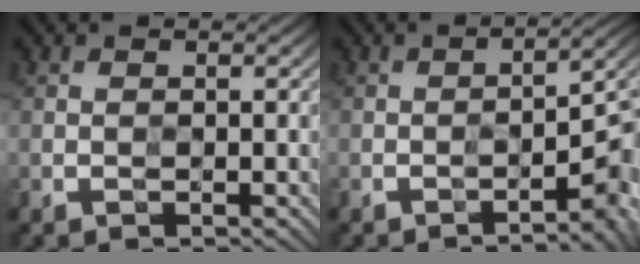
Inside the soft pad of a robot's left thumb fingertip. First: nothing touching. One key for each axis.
{"total": 5.2, "fx": -2.1, "fy": 1.2, "fz": 4.6, "tx": -0.064, "ty": 0.007, "tz": -0.028}